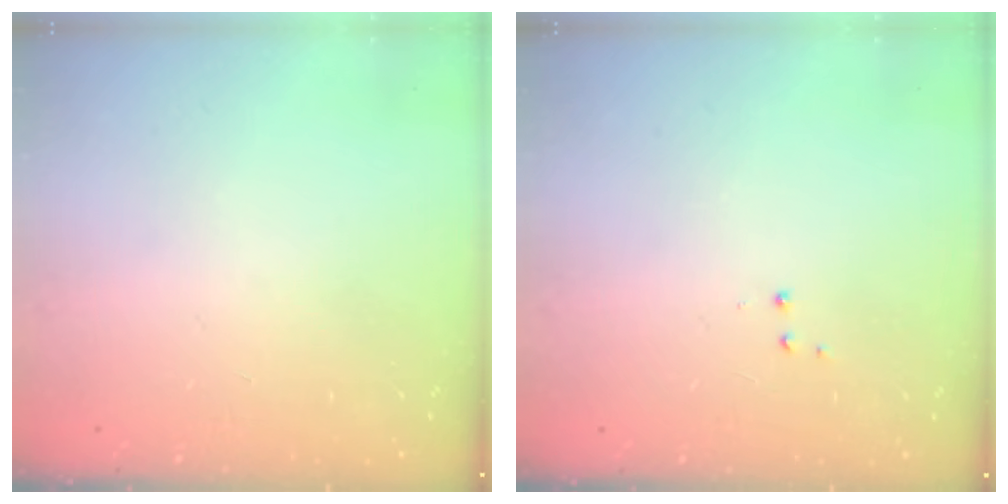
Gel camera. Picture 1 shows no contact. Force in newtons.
{"total": 3.0, "press": 2.9, "slide": 0.7}